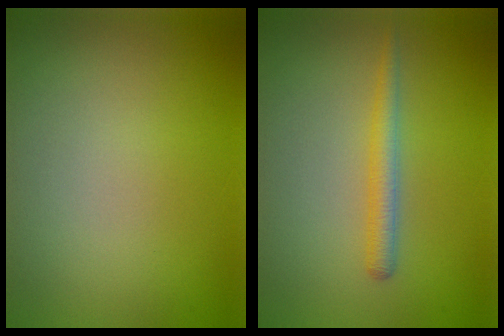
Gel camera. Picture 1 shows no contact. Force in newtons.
{"total": 1.9, "press": 1.9, "slide": 0.0}